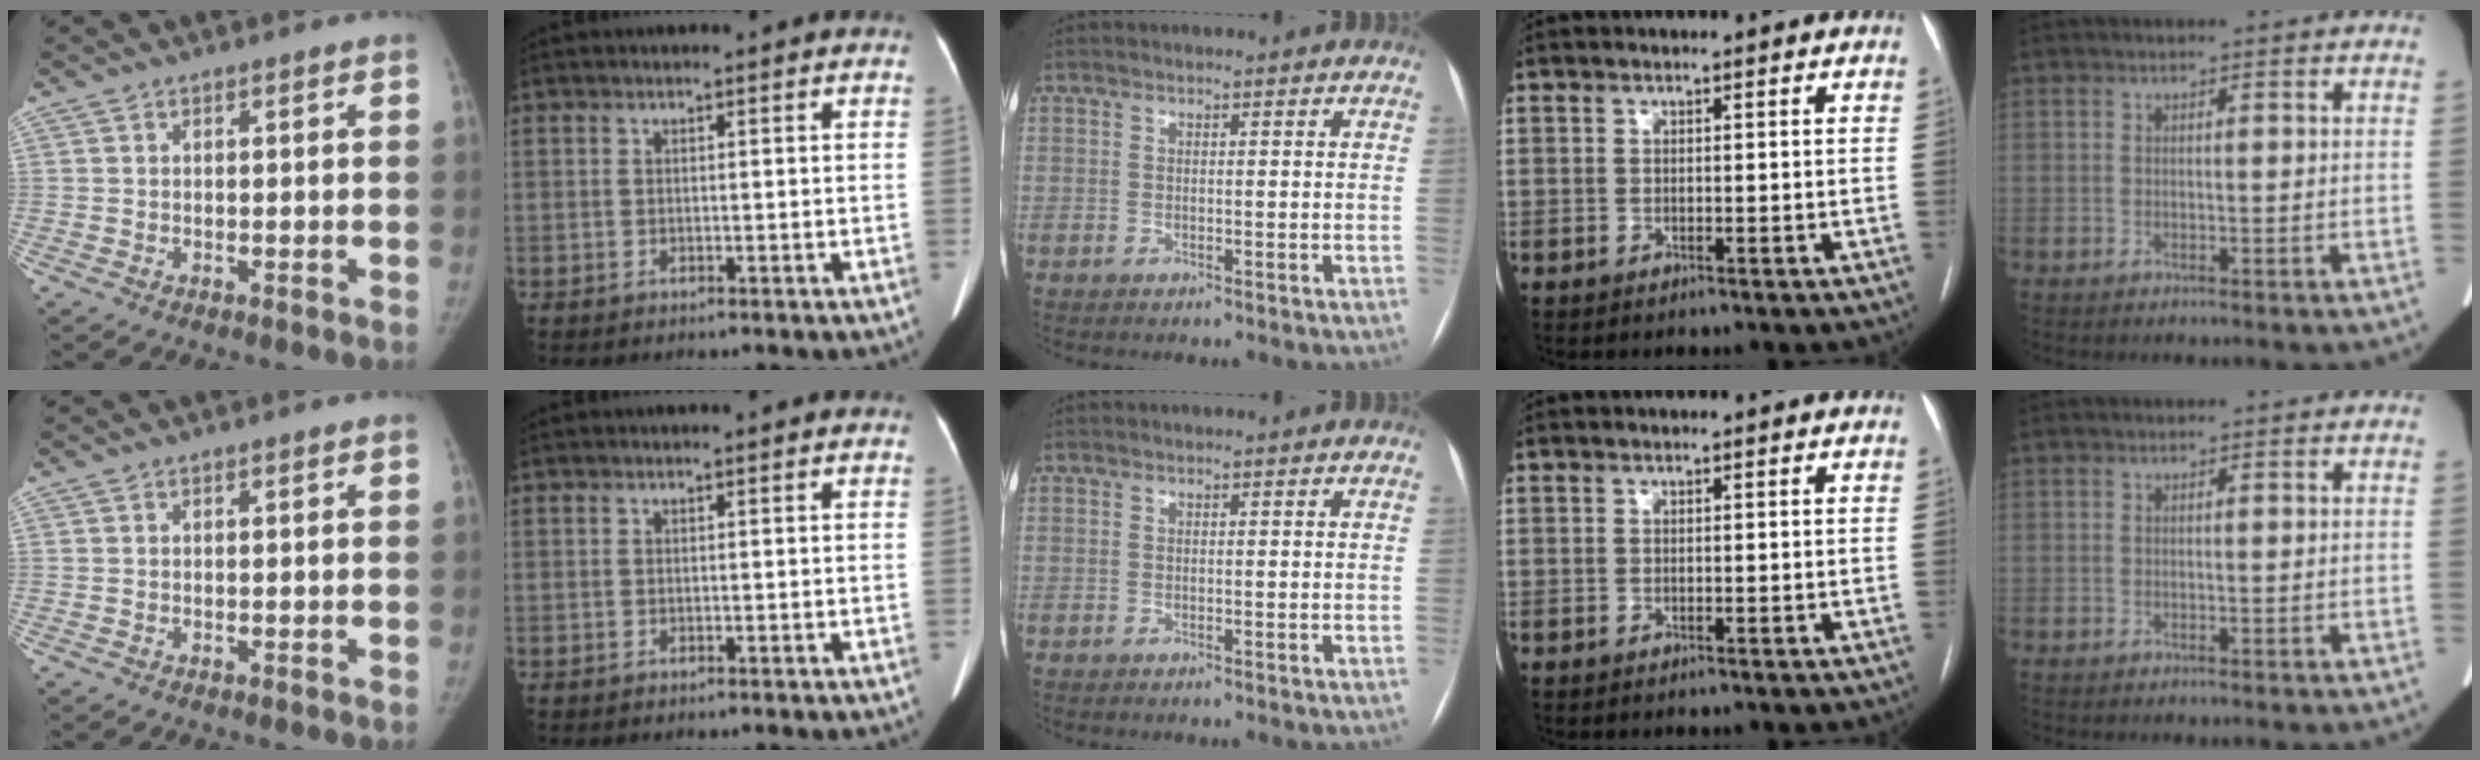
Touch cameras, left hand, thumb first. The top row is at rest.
{}